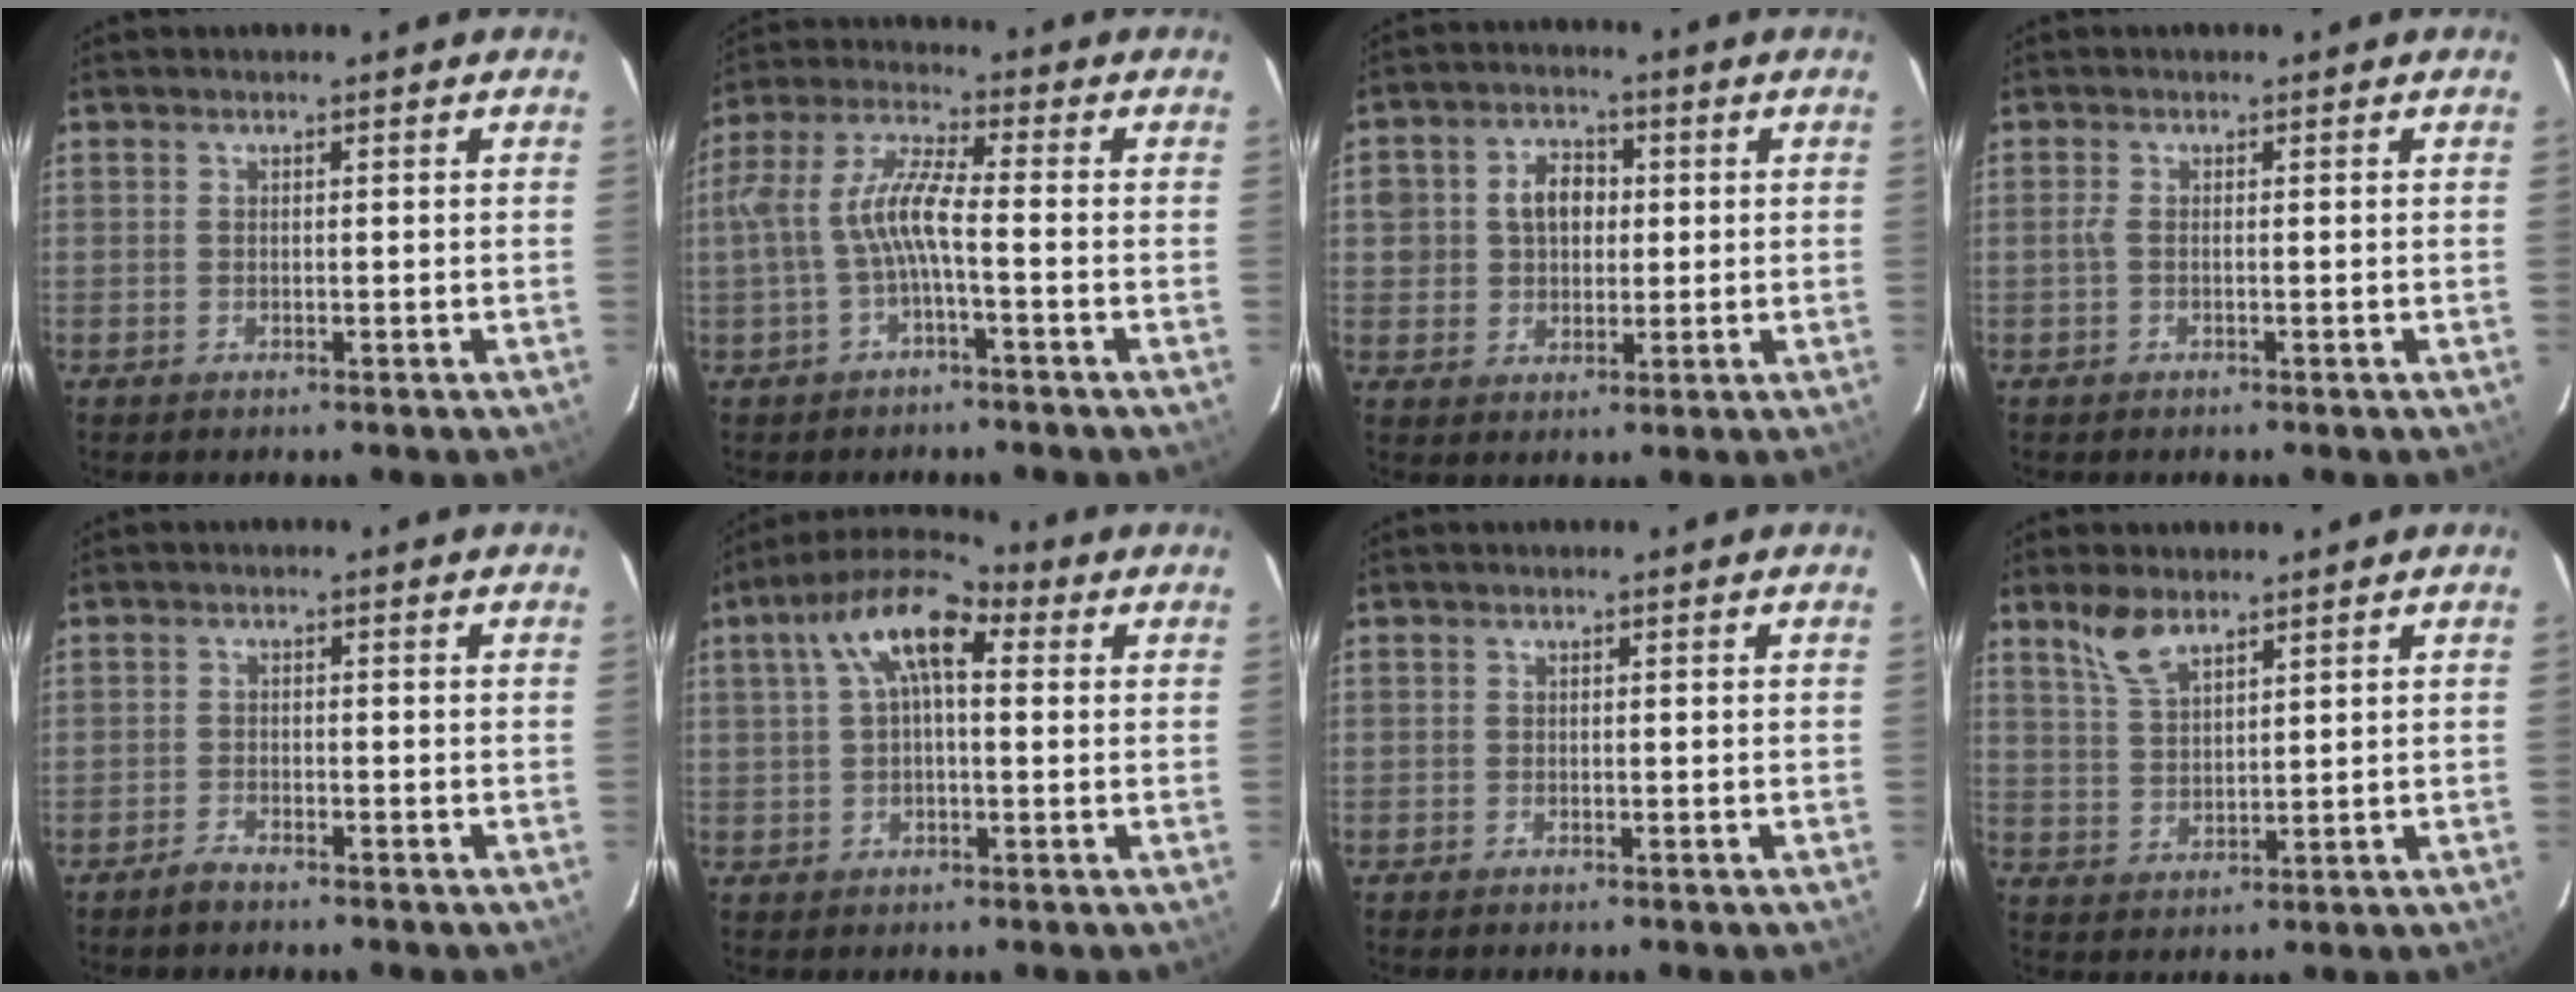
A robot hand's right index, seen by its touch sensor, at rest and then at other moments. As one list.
[{"total": 8.3, "force": [-2.0, 1.6, 7.9], "torque": [-0.183, 0.012, -0.034]}, {"total": 7.2, "force": [0.8, 6.0, 3.9], "torque": [-0.076, 0.026, 0.018]}, {"total": 1.0, "force": [-0.2, 0.0, 0.9], "torque": [-0.020, 0.001, -0.007]}, {"total": 2.3, "force": [-2.1, 0.5, 0.8], "torque": [-0.028, 0.001, -0.040]}, {"total": 10.7, "force": [2.9, 4.6, 9.2], "torque": [-0.174, 0.037, 0.041]}, {"total": 1.1, "force": [-0.8, 0.8, 0.0], "torque": [-0.004, 0.002, -0.014]}, {"total": 5.7, "force": [4.2, 2.1, 3.2], "torque": [-0.063, 0.005, 0.090]}]